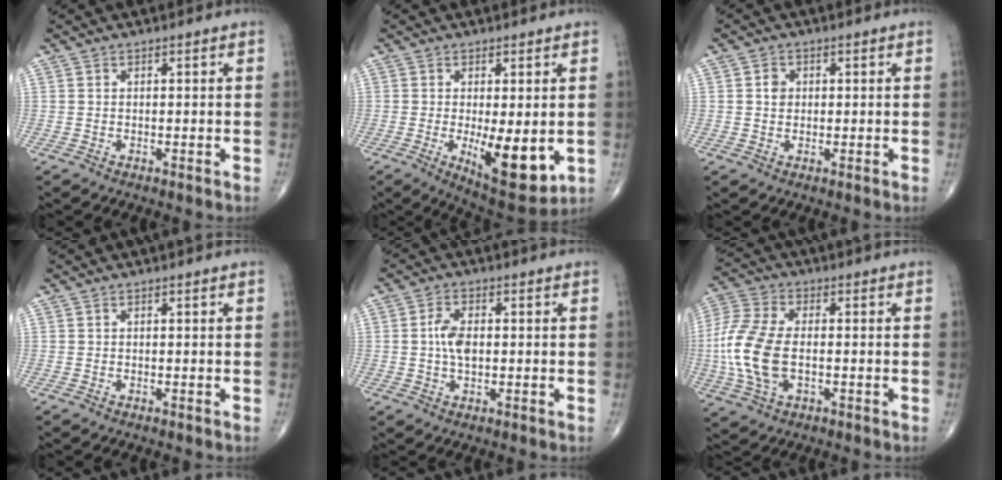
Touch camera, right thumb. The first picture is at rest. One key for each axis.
{"total": 11.3, "fx": -1.9, "fy": 4.2, "fz": 10.3, "tx": -0.141, "ty": -0.029, "tz": -0.016}
{"total": 2.3, "fx": 0.4, "fy": 2.0, "fz": 1.1, "tx": -0.010, "ty": 0.002, "tz": 0.004}
{"total": 0.0}
{"total": 4.8, "fx": 0.1, "fy": 2.6, "fz": 4.0, "tx": -0.083, "ty": 0.005, "tz": -0.002}
{"total": 13.8, "fx": -1.6, "fy": 7.7, "fz": 11.4, "tx": -0.264, "ty": 0.009, "tz": -0.031}